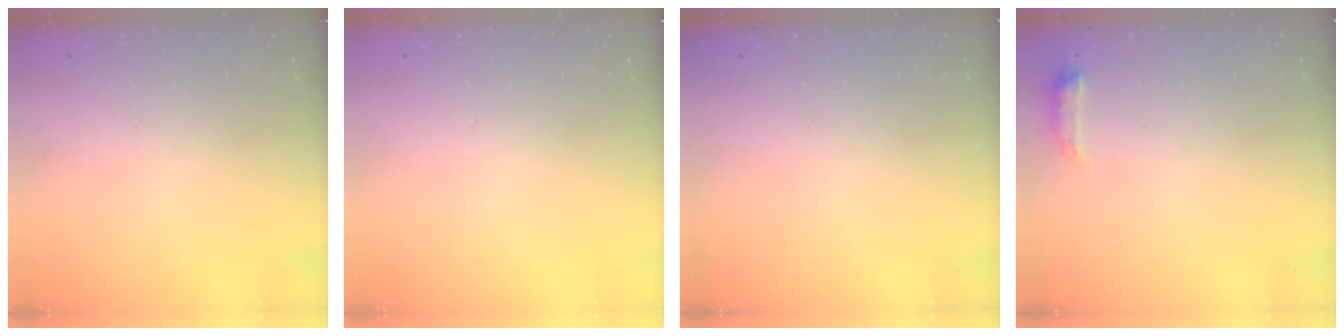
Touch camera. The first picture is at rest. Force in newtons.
{"total": 0.0}
{"total": 0.0}
{"total": 6.5, "press": 6.4, "slide": 1.0}